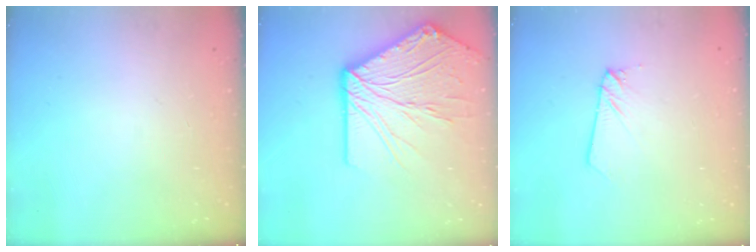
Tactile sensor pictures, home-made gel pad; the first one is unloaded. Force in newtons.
{"total": 22.4, "press": 22.3, "slide": 2.8}
{"total": 2.3, "press": 2.3, "slide": 0.1}